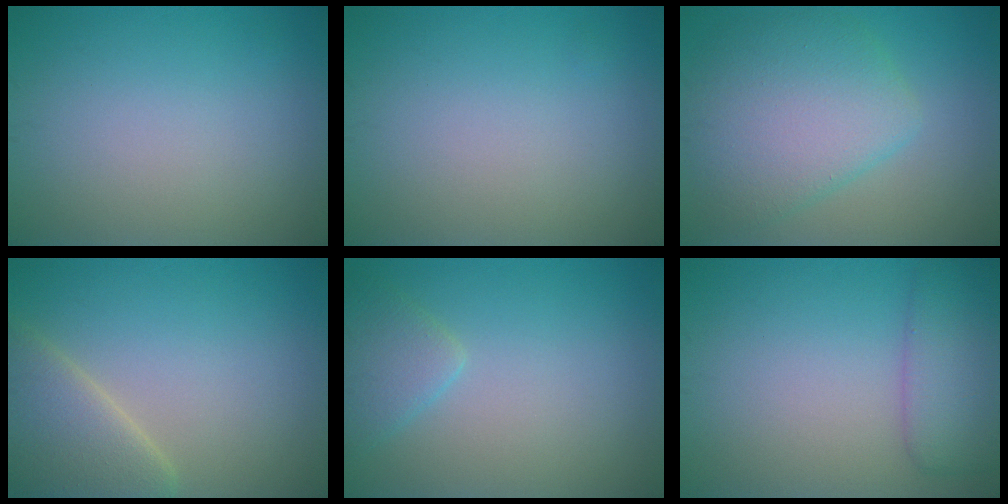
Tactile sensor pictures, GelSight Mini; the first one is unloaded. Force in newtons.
{"total": 0.0}
{"total": 7.1, "press": 7.1, "slide": 0.2}
{"total": 5.7, "press": 5.7, "slide": 0.6}
{"total": 2.3, "press": 2.3, "slide": 0.1}
{"total": 3.8, "press": 3.8, "slide": 0.1}